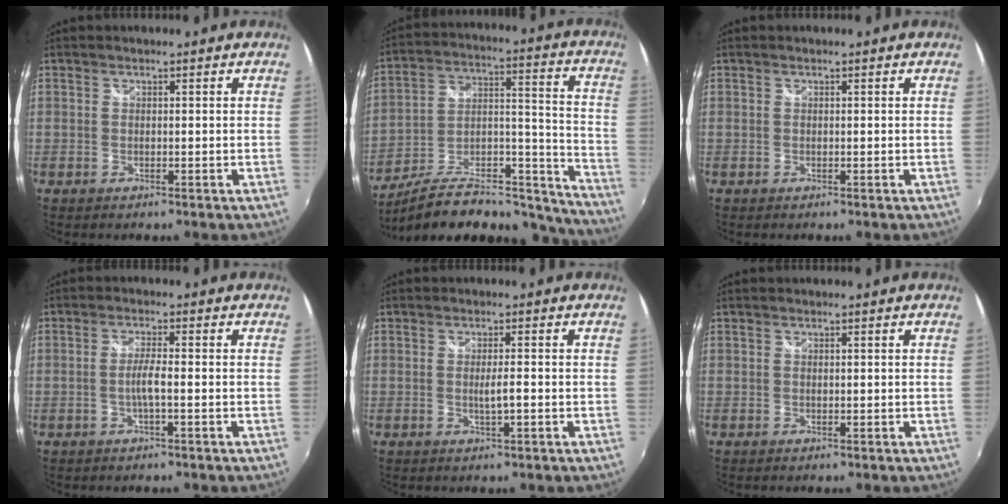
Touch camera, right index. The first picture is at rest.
{"total": 22.9, "force": [-19.2, 6.7, 10.5], "torque": [-0.147, 0.015, -0.285]}
{"total": 0.0}
{"total": 2.8, "force": [-1.0, -0.2, 2.6], "torque": [-0.050, 0.002, -0.020]}
{"total": 2.4, "force": [-0.7, -0.1, 2.3], "torque": [-0.040, -0.002, -0.013]}
{"total": 0.0}